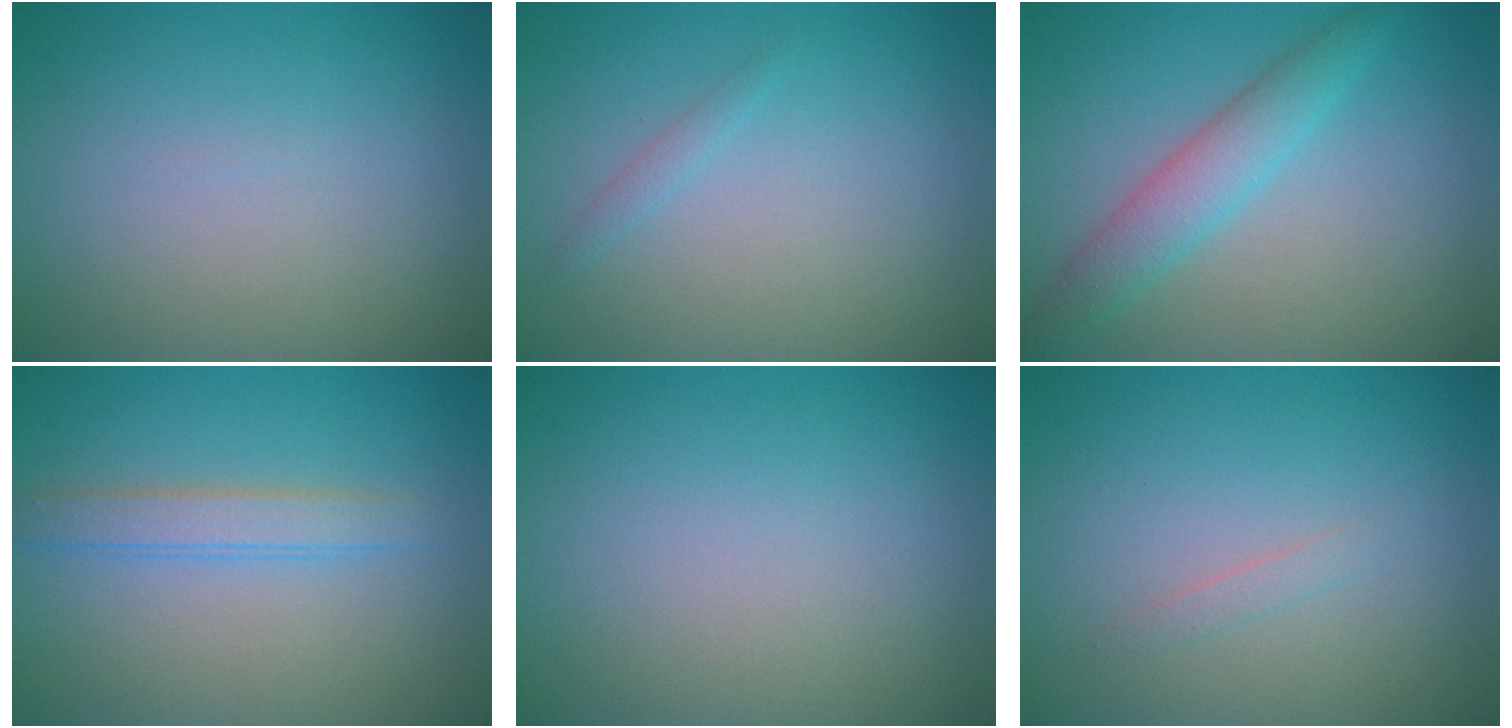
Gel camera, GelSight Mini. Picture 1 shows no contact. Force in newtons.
{"total": 0.7, "press": 0.7, "slide": 0.0}
{"total": 3.4, "press": 3.4, "slide": 0.2}
{"total": 2.2, "press": 2.2, "slide": 0.1}
{"total": 0.0}
{"total": 0.6, "press": 0.6, "slide": 0.0}